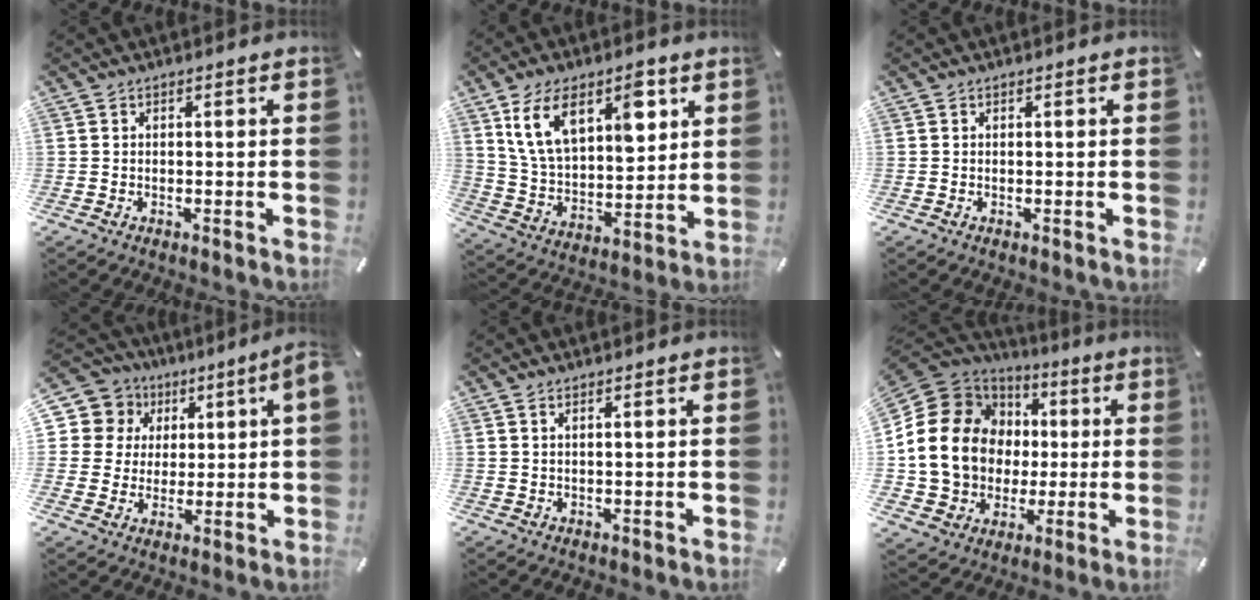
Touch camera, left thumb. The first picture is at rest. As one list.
[{"total": 15.1, "force": [8.5, 8.5, 9.2], "torque": [-0.169, -0.028, 0.153]}, {"total": 0.0}, {"total": 9.8, "force": [3.6, 8.6, 3.0], "torque": [-0.072, -0.018, 0.070]}, {"total": 1.2, "force": [0.9, -0.1, 0.8], "torque": [-0.017, -0.003, 0.017]}, {"total": 20.4, "force": [1.9, 17.8, 9.7], "torque": [-0.202, -0.014, 0.055]}]